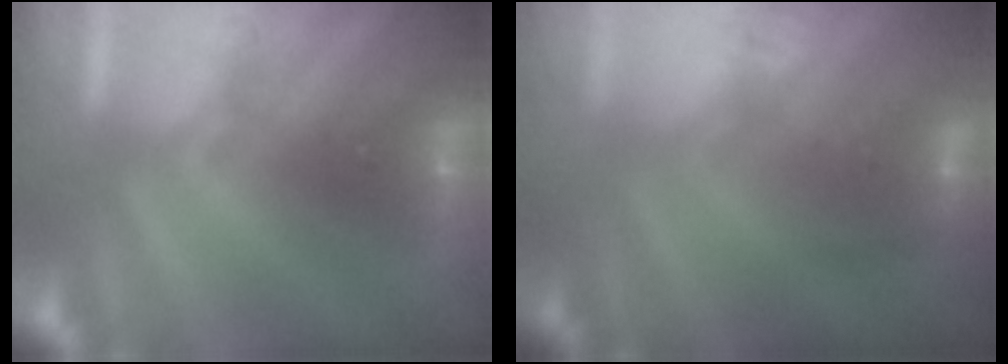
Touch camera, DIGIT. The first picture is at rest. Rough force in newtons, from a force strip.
{"total": 2.8}